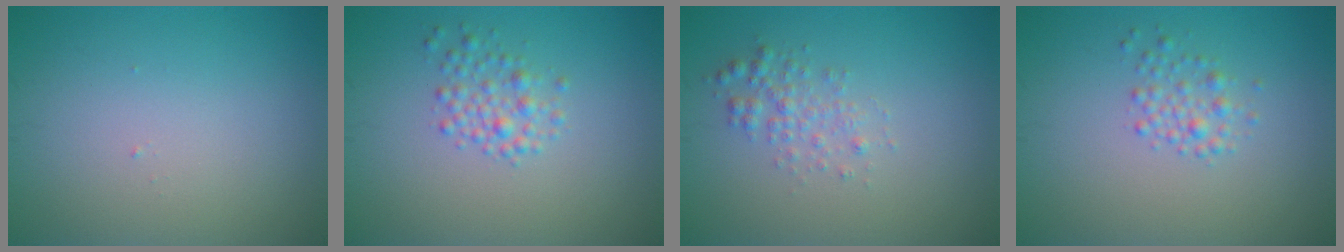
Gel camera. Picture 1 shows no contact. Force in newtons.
{"total": 2.1, "press": 2.1, "slide": 0.1}
{"total": 1.8, "press": 1.8, "slide": 0.0}
{"total": 1.7, "press": 1.7, "slide": 0.1}